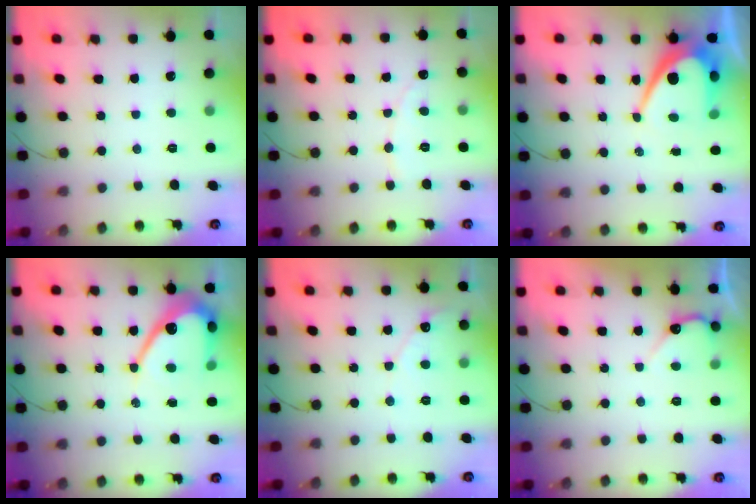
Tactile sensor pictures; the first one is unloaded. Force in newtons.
{"total": 2.9, "press": 2.9, "slide": 0.3}
{"total": 11.3, "press": 11.3, "slide": 0.9}
{"total": 10.8, "press": 10.8, "slide": 1.0}
{"total": 4.0, "press": 4.0, "slide": 0.3}
{"total": 4.4, "press": 4.4, "slide": 0.4}